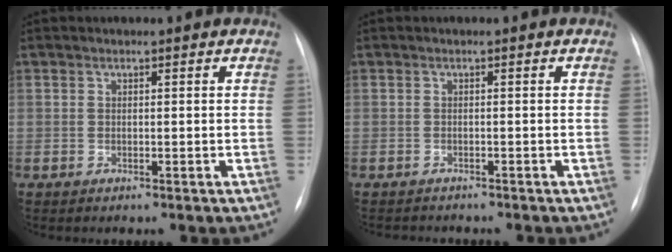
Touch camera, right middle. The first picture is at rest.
{"total": 2.8, "force": [-2.6, 0.7, 0.5], "torque": [-0.003, -0.006, -0.034]}